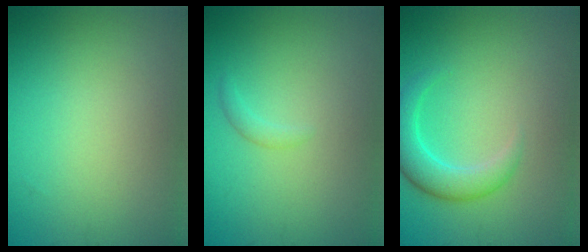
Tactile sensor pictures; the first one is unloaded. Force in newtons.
{"total": 0.8, "press": 0.8, "slide": 0.0}
{"total": 3.4, "press": 3.4, "slide": 0.3}